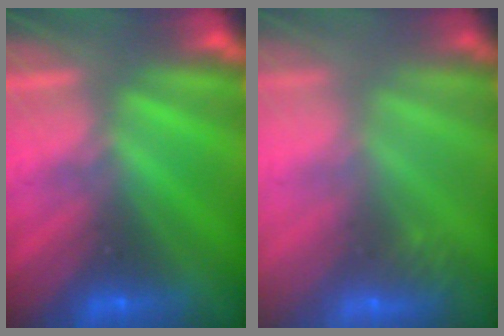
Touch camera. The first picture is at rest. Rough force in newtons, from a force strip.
{"total": 2.3}